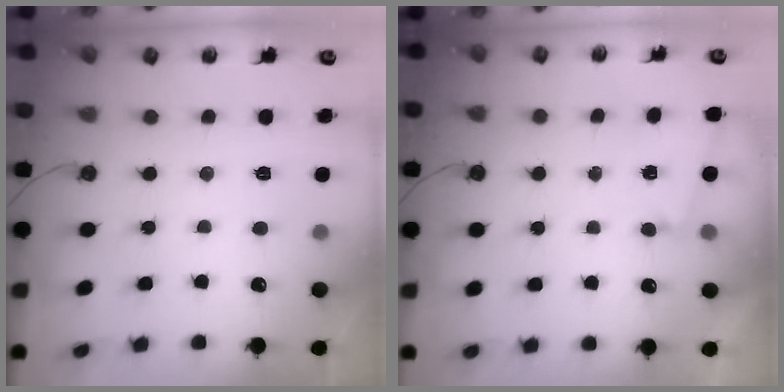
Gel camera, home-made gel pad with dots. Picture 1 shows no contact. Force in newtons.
{"total": 2.1, "press": 0.8, "slide": 1.9}